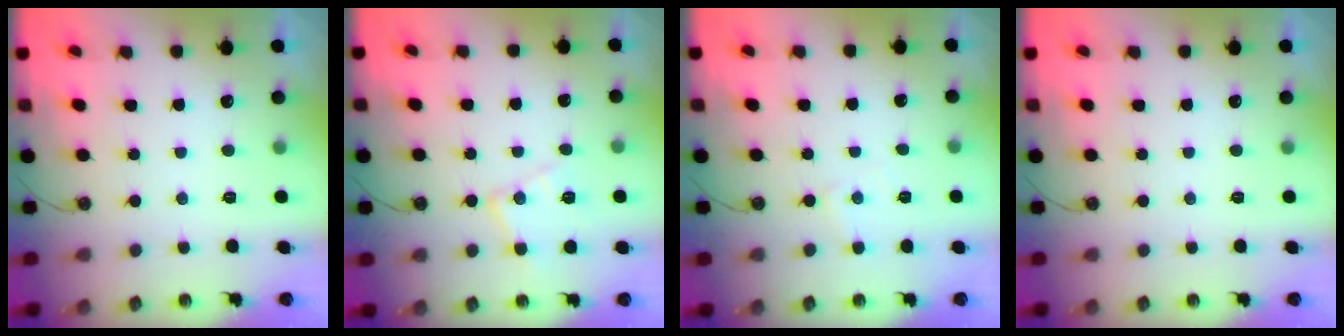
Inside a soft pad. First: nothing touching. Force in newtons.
{"total": 12.3, "press": 12.3, "slide": 0.7}
{"total": 4.0, "press": 3.9, "slide": 0.6}
{"total": 0.0}